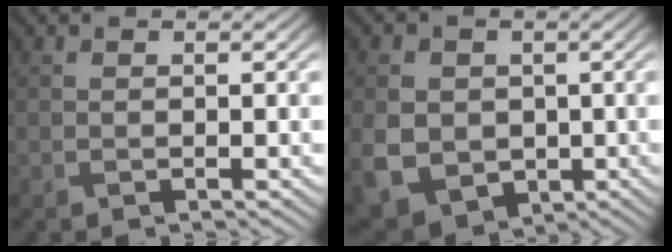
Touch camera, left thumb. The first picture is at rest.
{"total": 8.2, "force": [-0.7, 7.0, 4.2], "torque": [-0.125, -0.020, -0.015]}